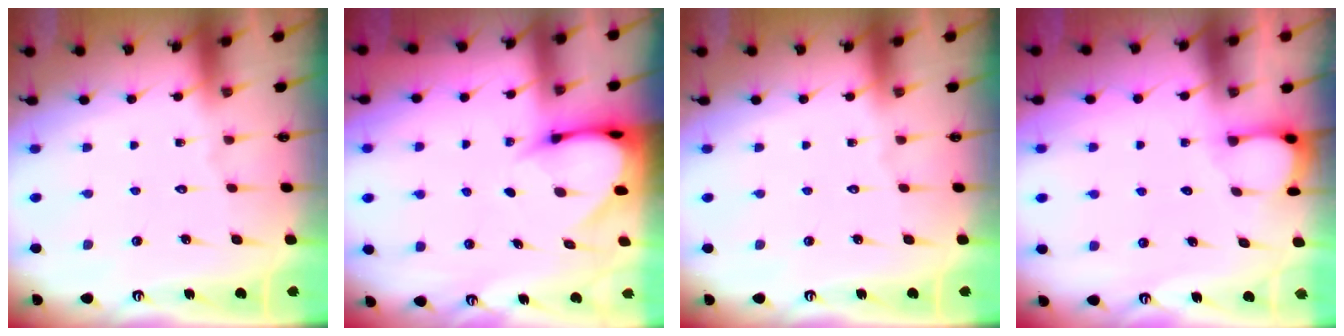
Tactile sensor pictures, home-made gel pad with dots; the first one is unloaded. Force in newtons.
{"total": 4.3, "press": 4.2, "slide": 0.3}
{"total": 0.0}
{"total": 2.3, "press": 2.2, "slide": 0.4}